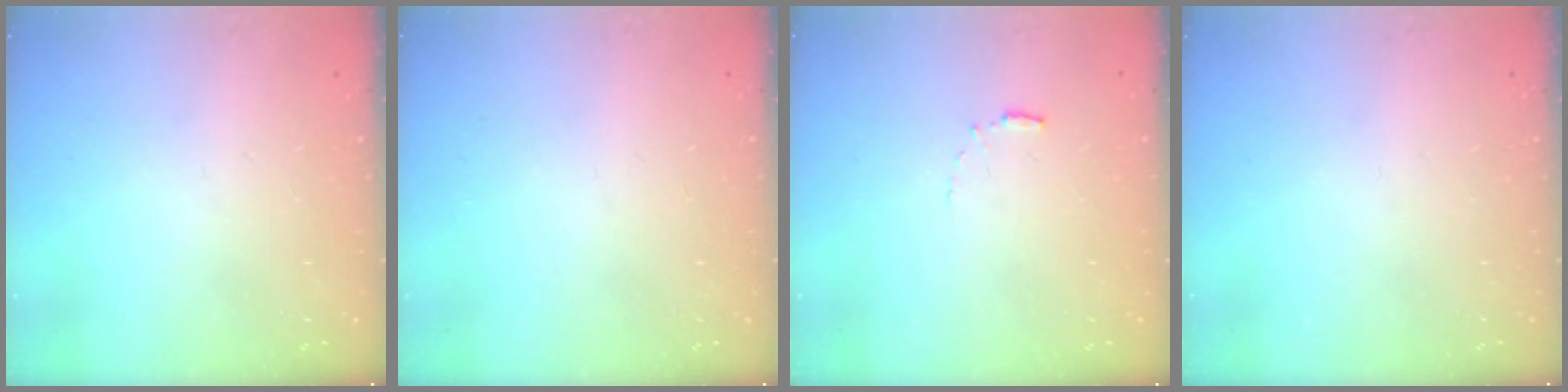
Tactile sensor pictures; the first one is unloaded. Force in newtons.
{"total": 0.0}
{"total": 5.6, "press": 5.6, "slide": 0.5}
{"total": 0.0}